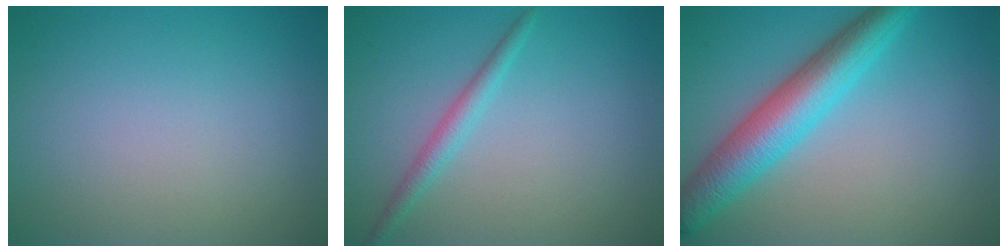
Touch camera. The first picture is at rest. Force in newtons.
{"total": 1.8, "press": 1.8, "slide": 0.0}
{"total": 6.4, "press": 6.4, "slide": 0.1}